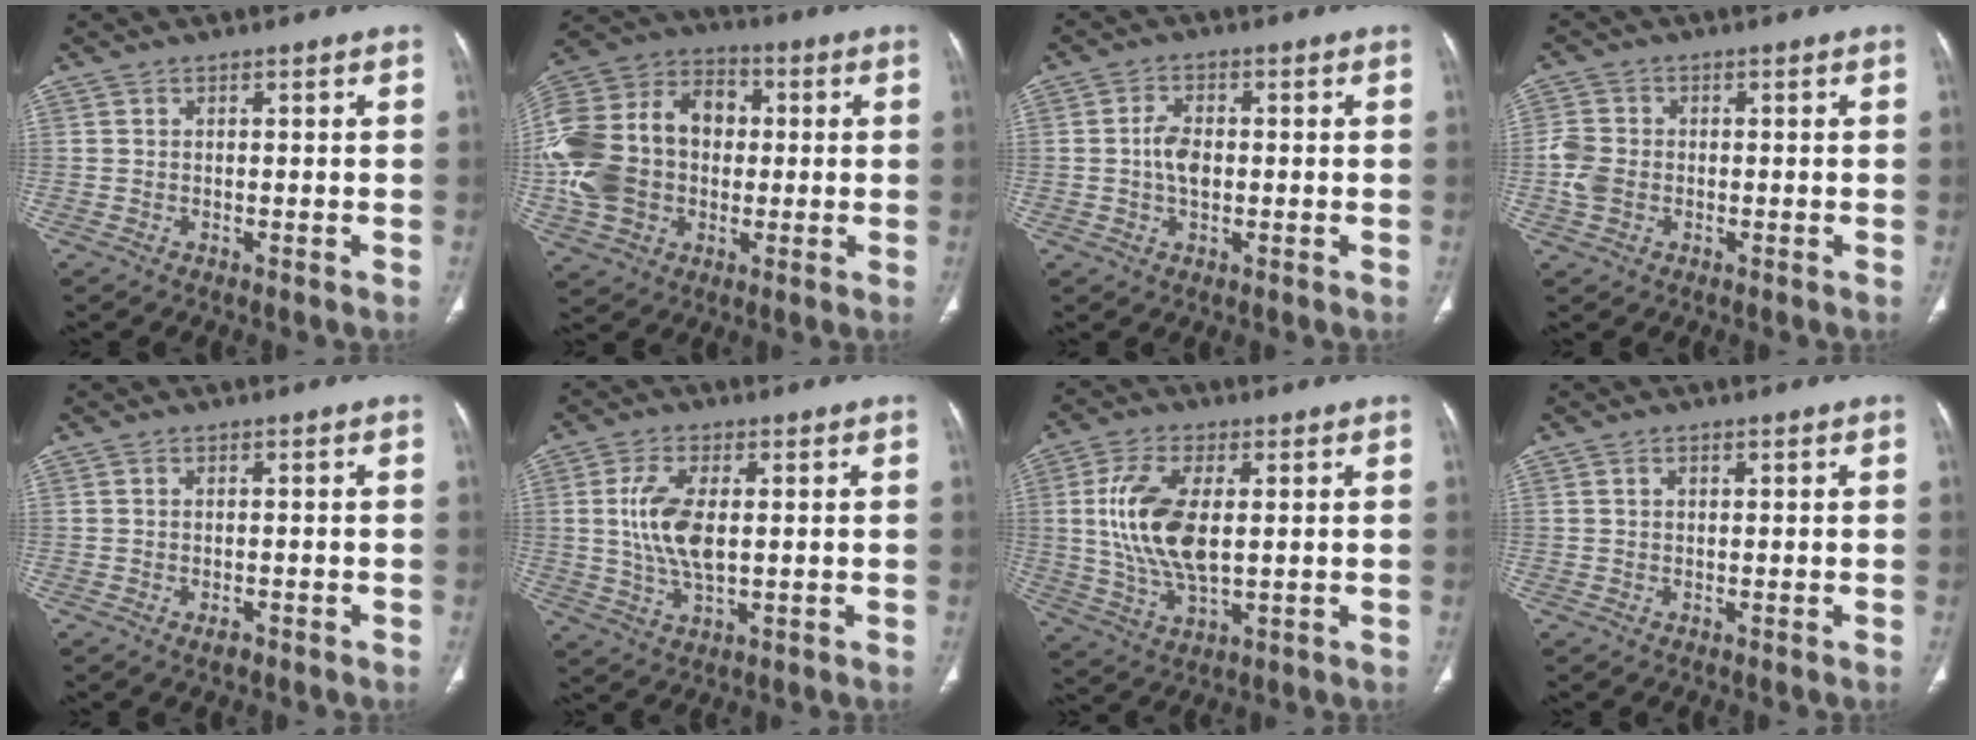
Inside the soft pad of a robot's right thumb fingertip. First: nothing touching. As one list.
[{"total": 23.4, "force": [-0.2, 17.7, 15.3], "torque": [-0.323, 0.035, 0.003]}, {"total": 4.7, "force": [-0.2, 2.9, 3.7], "torque": [-0.067, 0.007, -0.007]}, {"total": 4.8, "force": [-0.9, 3.8, 2.8], "torque": [-0.062, 0.007, -0.019]}, {"total": 1.5, "force": [-0.8, 0.8, 1.0], "torque": [-0.016, 0.002, -0.011]}, {"total": 9.6, "force": [1.0, 4.5, 8.4], "torque": [-0.176, -0.007, 0.023]}, {"total": 13.7, "force": [1.6, 6.7, 11.8], "torque": [-0.243, -0.009, 0.037]}, {"total": 1.1, "force": [0.4, 0.6, 0.8], "torque": [-0.016, 0.003, 0.008]}]